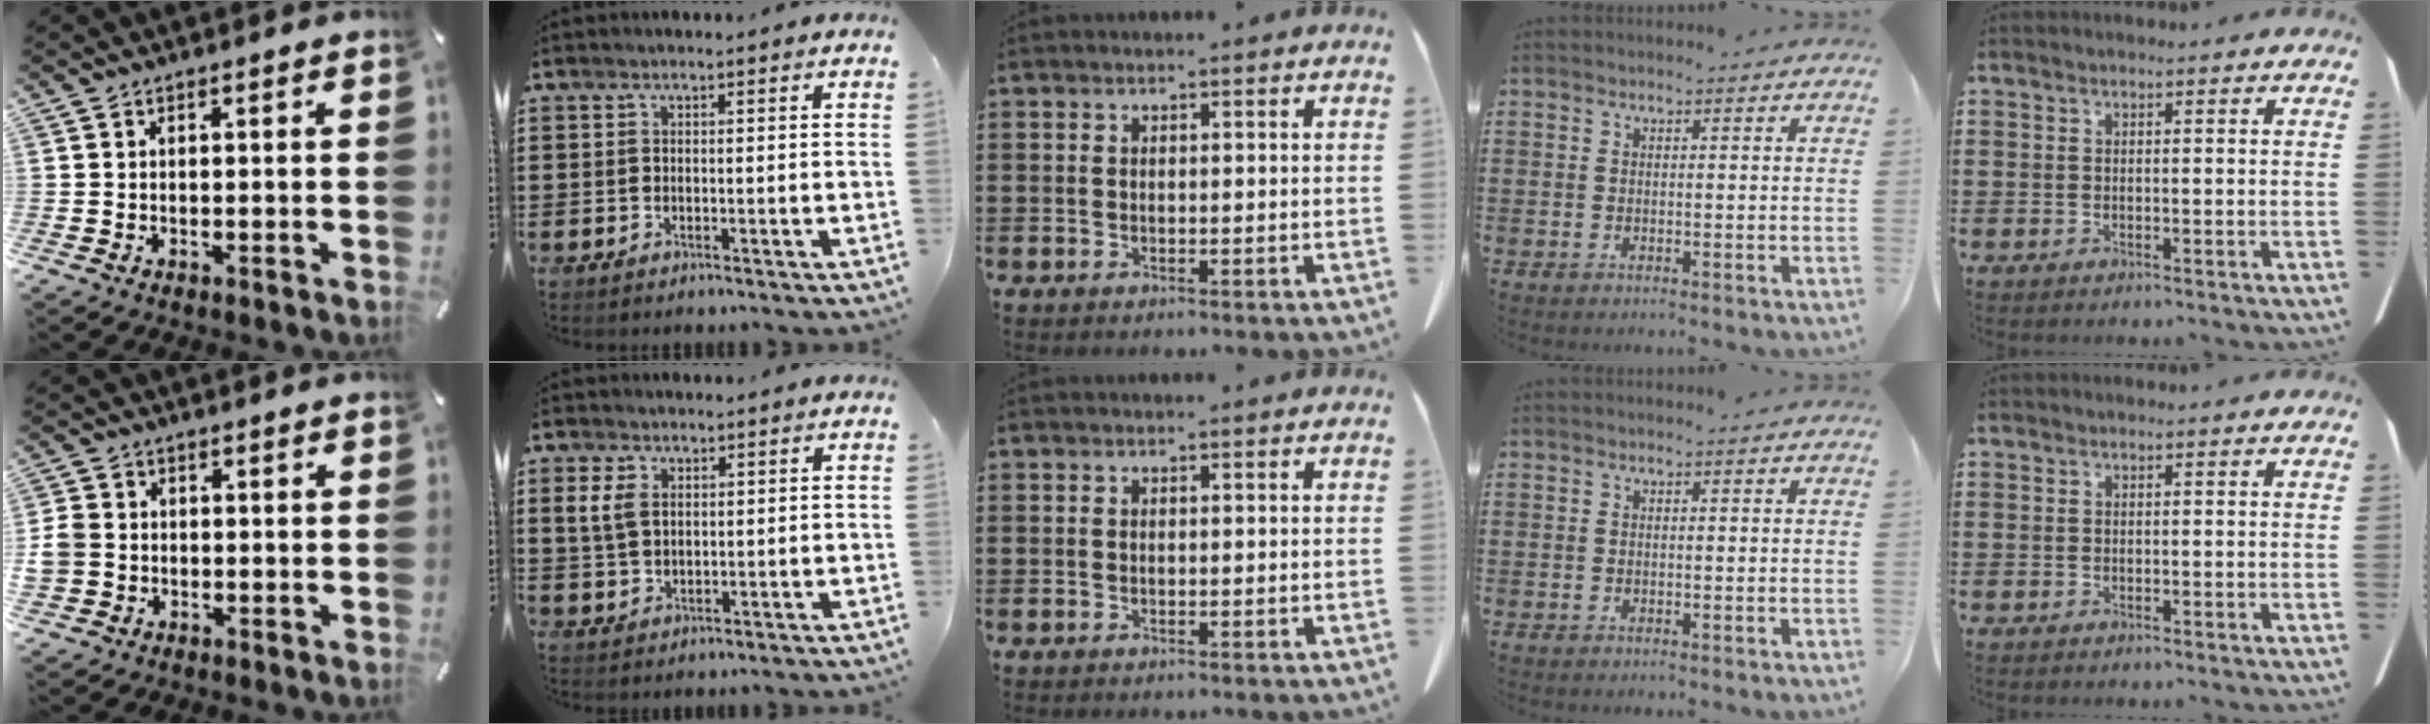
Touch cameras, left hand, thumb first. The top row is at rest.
{"thumb": {"total": 4.8, "force": [-0.1, 4.5, 1.6], "torque": [-0.046, 0.007, -0.002]}, "index": {"total": 3.9, "force": [1.4, 2.7, 2.5], "torque": [-0.065, 0.009, 0.022]}}